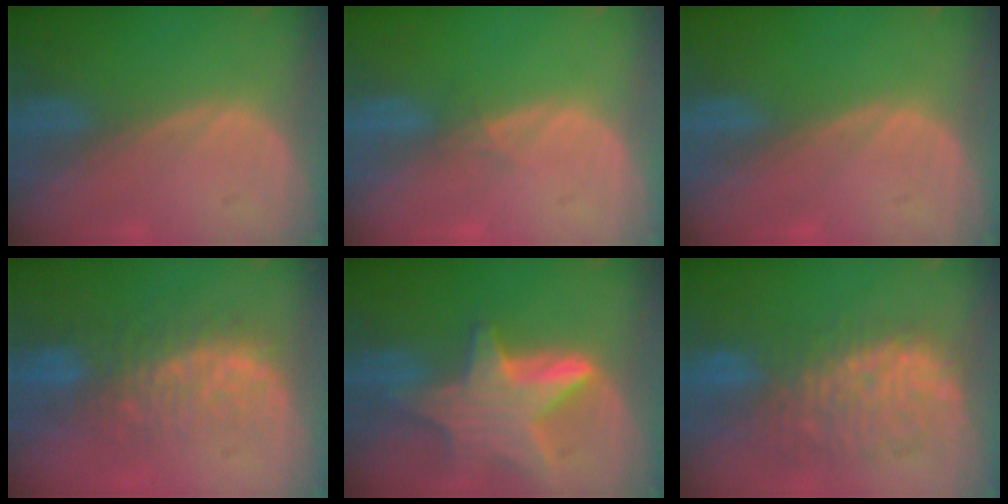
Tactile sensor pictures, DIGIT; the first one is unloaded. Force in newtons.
{"total": 0.7, "press": 0.7, "slide": 0.2}
{"total": 0.0}
{"total": 9.1, "press": 8.3, "slide": 3.8}
{"total": 9.5, "press": 9.5, "slide": 0.7}
{"total": 10.2, "press": 9.7, "slide": 3.2}